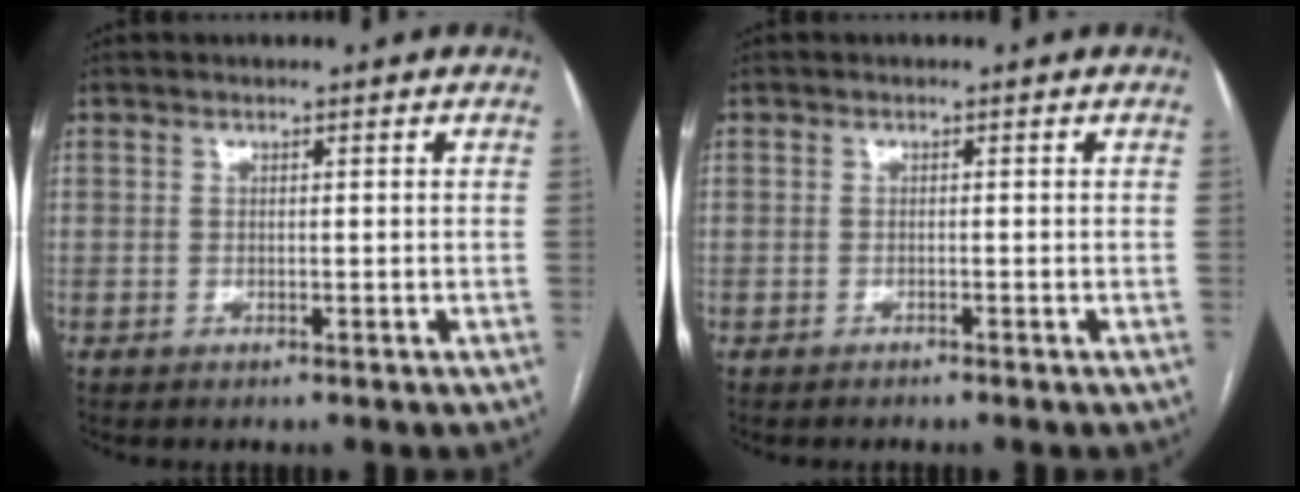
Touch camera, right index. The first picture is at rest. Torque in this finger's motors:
{"motor_torque": [-0.01, 0.12, -0.21, -0.09]}